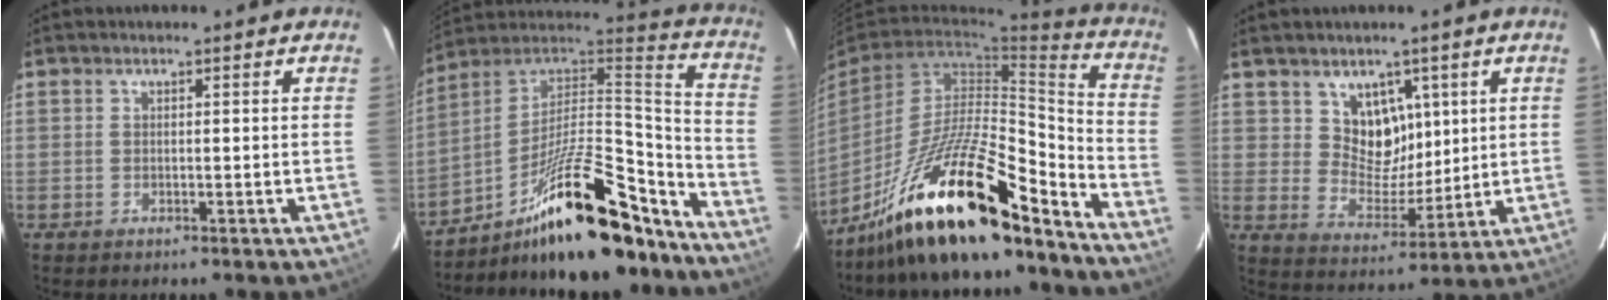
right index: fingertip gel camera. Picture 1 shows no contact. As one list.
[{"total": 26.2, "force": [-18.8, 7.8, 16.4], "torque": [-0.249, 0.010, -0.302]}, {"total": 22.4, "force": [-17.2, 4.3, 13.7], "torque": [-0.235, -0.015, -0.294]}, {"total": 8.2, "force": [3.8, 6.5, 3.2], "torque": [-0.048, -0.008, 0.077]}]